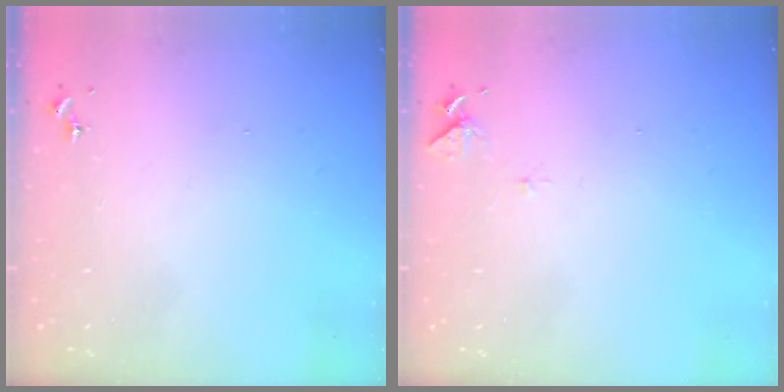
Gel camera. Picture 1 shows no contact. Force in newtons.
{"total": 6.2, "press": 6.2, "slide": 0.6}